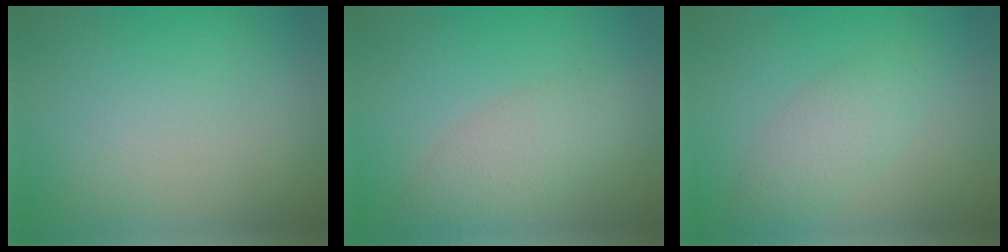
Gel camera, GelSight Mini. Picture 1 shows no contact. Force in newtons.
{"total": 3.4, "press": 3.4, "slide": 0.1}
{"total": 2.8, "press": 2.8, "slide": 0.2}